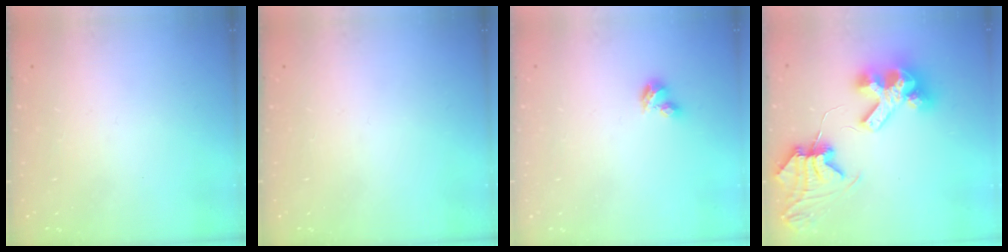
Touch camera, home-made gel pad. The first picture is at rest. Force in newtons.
{"total": 0.0}
{"total": 3.1, "press": 3.1, "slide": 0.5}
{"total": 12.4, "press": 12.3, "slide": 1.6}